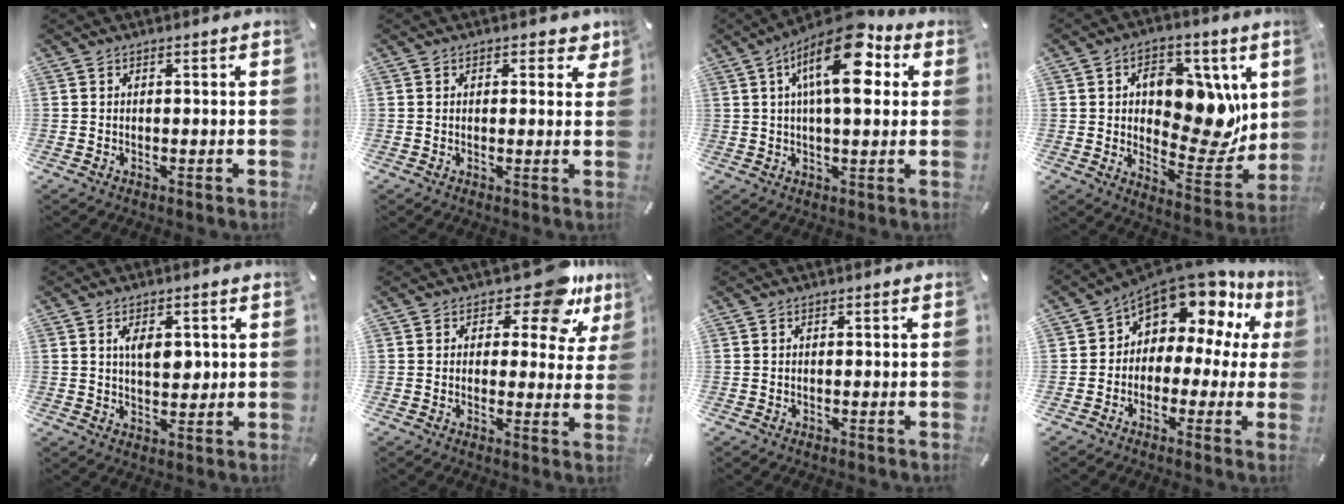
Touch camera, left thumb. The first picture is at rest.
{"total": 3.0, "force": [1.6, 1.9, 1.7], "torque": [-0.006, -0.003, 0.019]}
{"total": 16.1, "force": [6.1, 6.6, 13.3], "torque": [-0.220, -0.022, 0.094]}
{"total": 15.0, "force": [4.0, 10.0, 10.4], "torque": [-0.111, -0.032, 0.072]}
{"total": 6.3, "force": [1.6, 3.7, 4.9], "torque": [-0.071, -0.002, 0.020]}
{"total": 11.7, "force": [7.2, 5.2, 7.6], "torque": [-0.093, -0.045, 0.119]}
{"total": 0.0}
{"total": 11.9, "force": [8.4, 6.4, 5.5], "torque": [-0.098, -0.079, 0.145]}